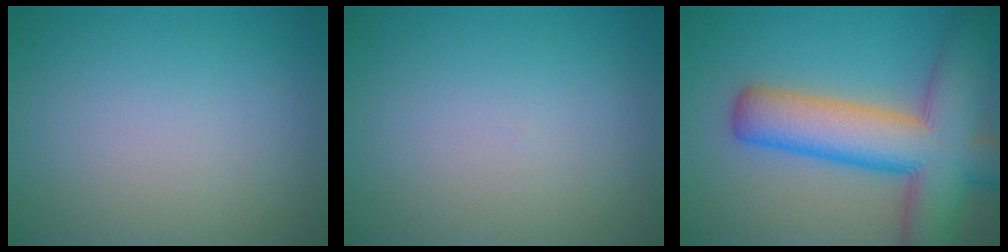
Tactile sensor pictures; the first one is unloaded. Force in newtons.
{"total": 0.0}
{"total": 11.5, "press": 11.5, "slide": 0.5}